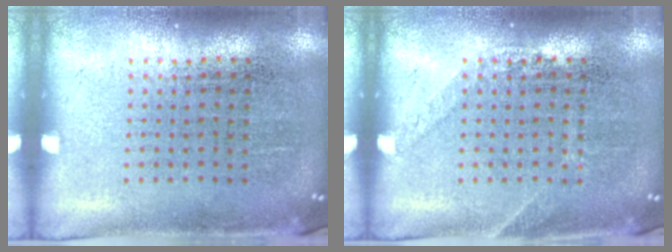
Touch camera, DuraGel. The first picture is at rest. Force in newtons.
{"total": 1.1, "press": 1.1, "slide": 0.2}